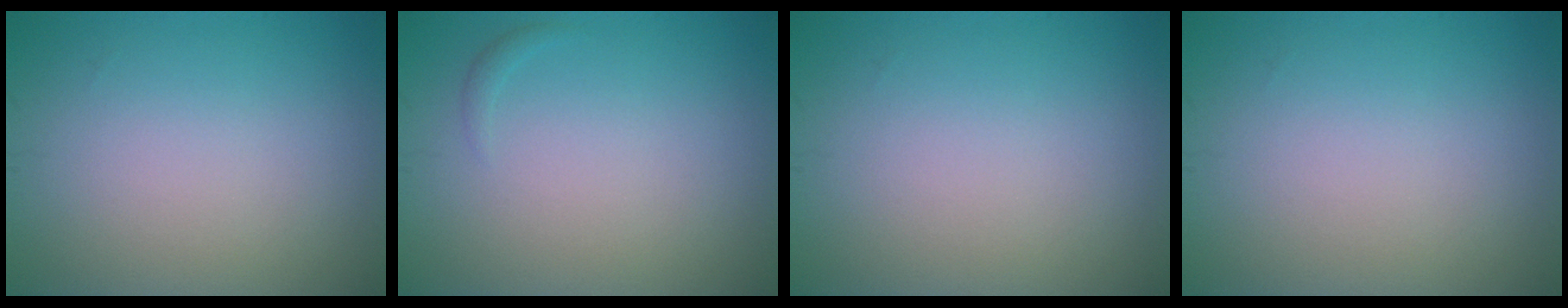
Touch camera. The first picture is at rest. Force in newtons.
{"total": 0.5, "press": 0.5, "slide": 0.1}
{"total": 0.0}
{"total": 0.0}